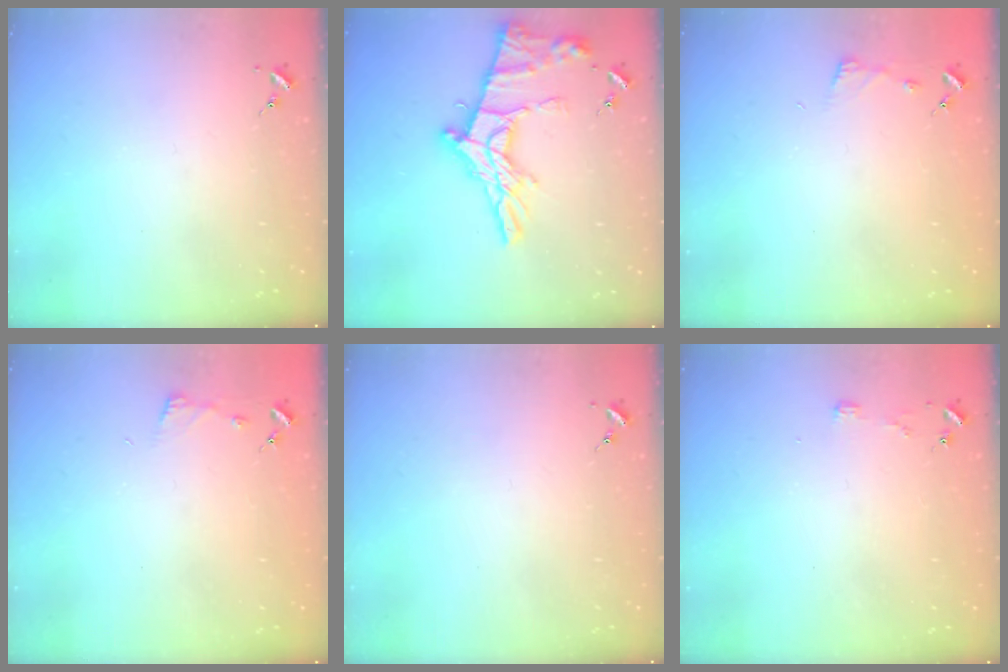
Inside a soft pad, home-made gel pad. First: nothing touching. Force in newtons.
{"total": 19.8, "press": 19.7, "slide": 1.7}
{"total": 2.9, "press": 2.9, "slide": 0.3}
{"total": 2.9, "press": 2.9, "slide": 0.3}
{"total": 0.0}
{"total": 2.8, "press": 2.8, "slide": 0.2}